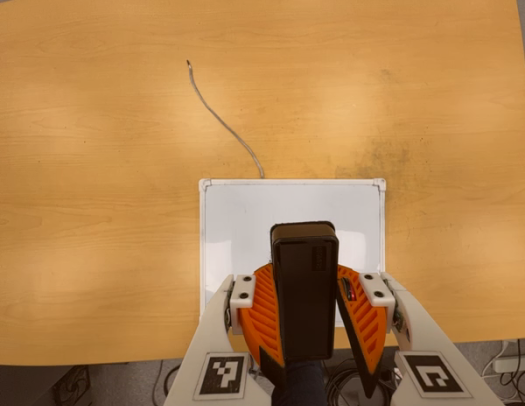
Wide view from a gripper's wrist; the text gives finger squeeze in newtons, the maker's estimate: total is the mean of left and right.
{"total": 7.4, "left": 8.1, "right": 6.8}